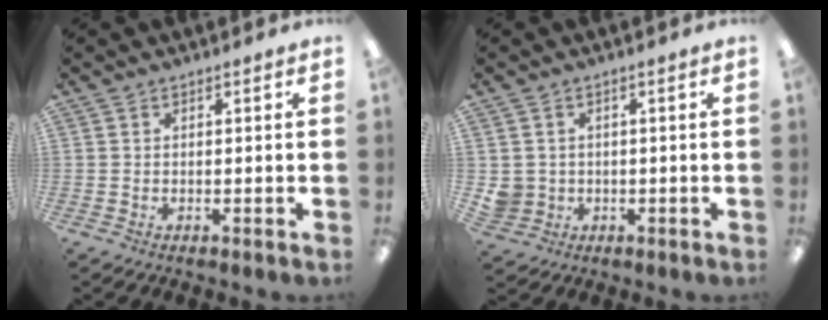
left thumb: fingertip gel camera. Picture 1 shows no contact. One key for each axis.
{"total": 3.3, "fx": -0.1, "fy": 3.2, "fz": 0.4, "tx": -0.014, "ty": 0.005, "tz": 0.001}